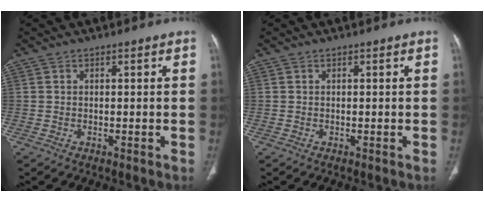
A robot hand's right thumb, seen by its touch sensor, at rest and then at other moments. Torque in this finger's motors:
{"motor_torque": [-0.15, 0.05, -0.22, 0.15, 0.01]}